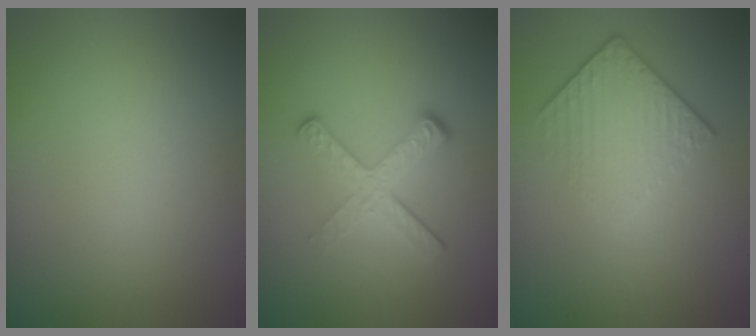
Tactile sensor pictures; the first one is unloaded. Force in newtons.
{"total": 3.8, "press": 2.5, "slide": 2.9}
{"total": 4.2, "press": 2.8, "slide": 3.1}